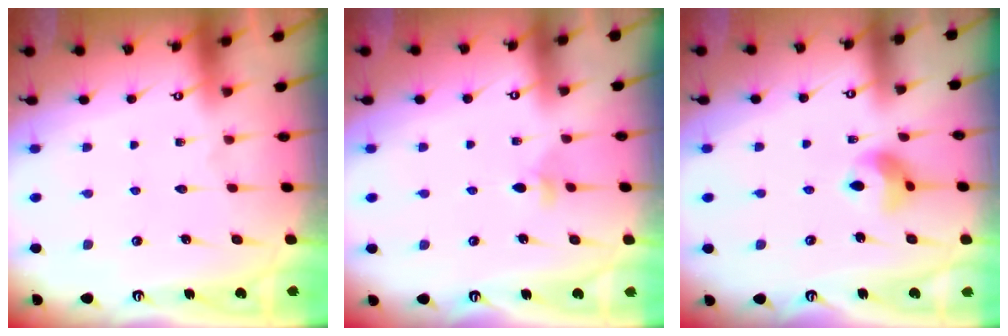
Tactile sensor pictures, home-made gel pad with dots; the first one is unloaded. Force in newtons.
{"total": 3.9, "press": 3.8, "slide": 0.9}
{"total": 8.5, "press": 8.5, "slide": 0.6}